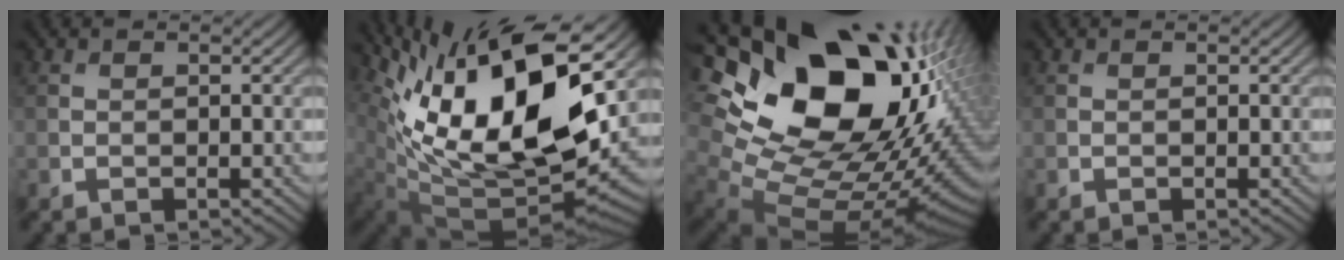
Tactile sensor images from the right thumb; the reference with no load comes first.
{"total": 19.1, "force": [6.2, 8.4, 16.0], "torque": [-0.290, 0.009, 0.114]}
{"total": 22.2, "force": [6.5, 14.7, 15.3], "torque": [-0.303, 0.017, 0.149]}
{"total": 0.0}